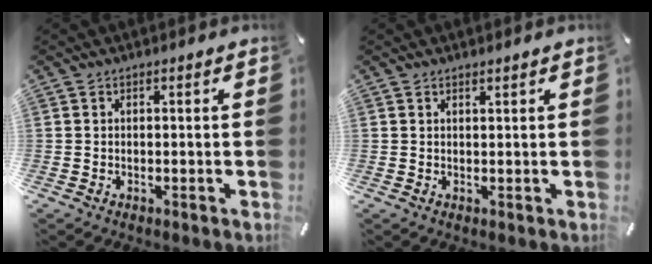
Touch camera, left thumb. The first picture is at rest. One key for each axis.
{"total": 0.8, "fx": 0.8, "fy": 0.0, "fz": 0.1, "tx": -0.003, "ty": -0.004, "tz": 0.016}